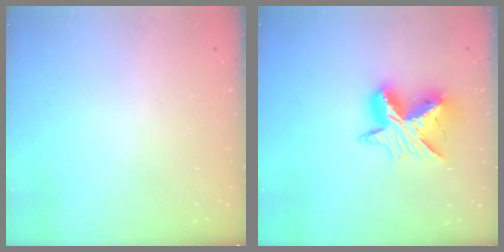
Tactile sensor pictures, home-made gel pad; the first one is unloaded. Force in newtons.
{"total": 10.5, "press": 10.5, "slide": 0.9}